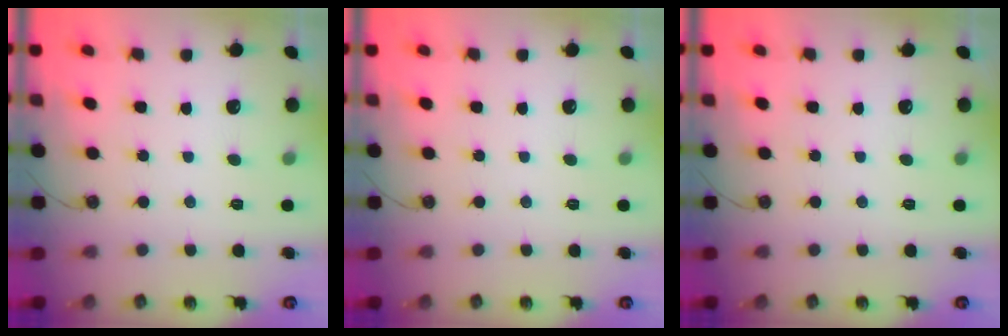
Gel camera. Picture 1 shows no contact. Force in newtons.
{"total": 0.0}
{"total": 0.0}